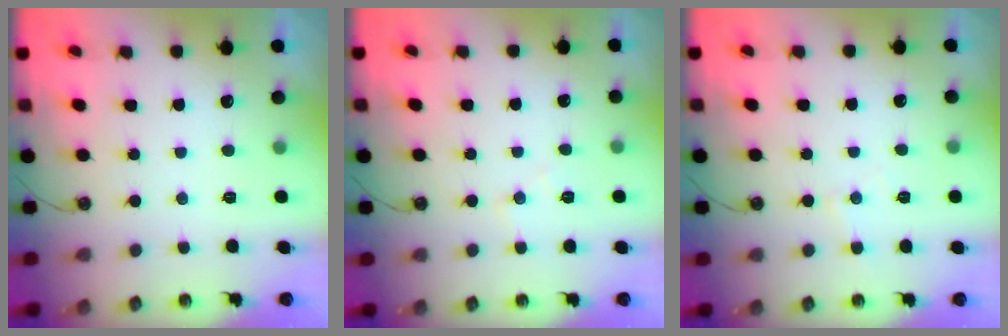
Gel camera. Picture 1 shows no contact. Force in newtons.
{"total": 7.0, "press": 6.9, "slide": 0.9}
{"total": 3.6, "press": 3.5, "slide": 0.6}